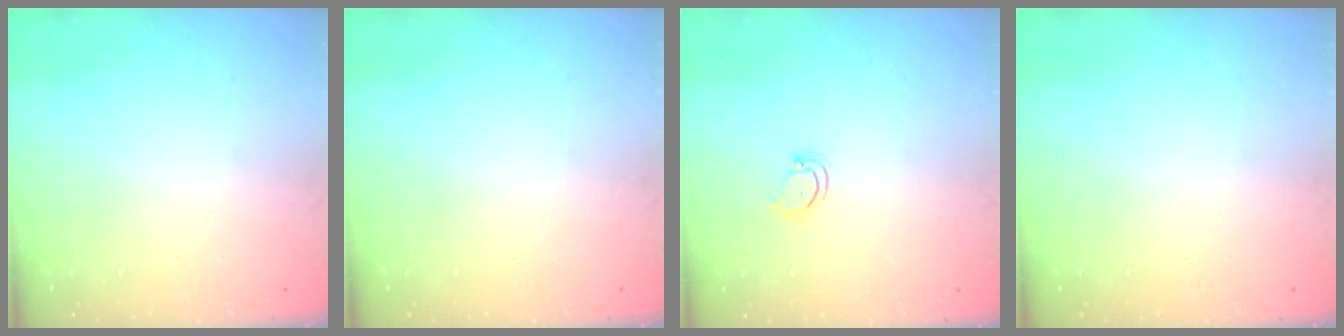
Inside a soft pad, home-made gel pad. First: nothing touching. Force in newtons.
{"total": 0.0}
{"total": 2.5, "press": 2.5, "slide": 0.1}
{"total": 0.0}